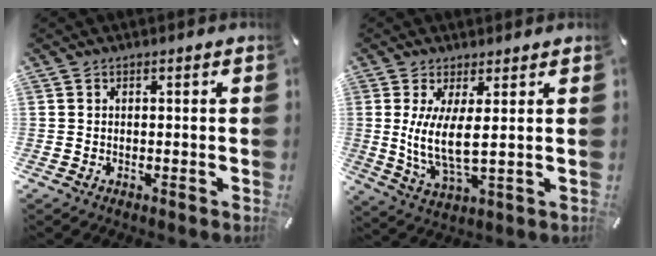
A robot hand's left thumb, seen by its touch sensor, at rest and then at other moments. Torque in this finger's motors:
{"motor_torque": [1.48, 1.41, 1.33, -0.13, 0.33]}